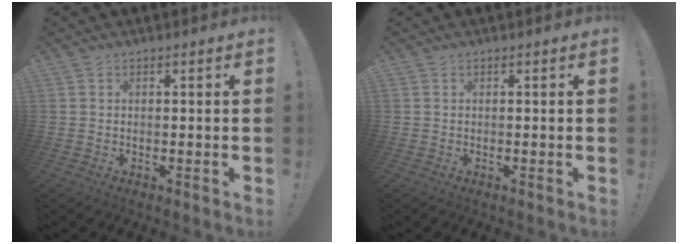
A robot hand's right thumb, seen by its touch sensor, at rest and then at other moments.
{"total": 0.0}